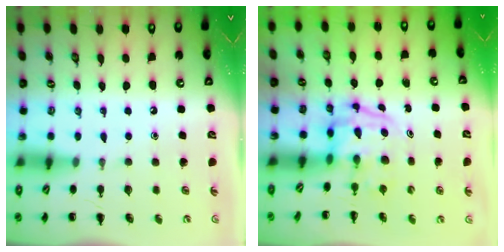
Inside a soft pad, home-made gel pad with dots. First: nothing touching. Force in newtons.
{"total": 4.0, "press": 3.9, "slide": 0.6}